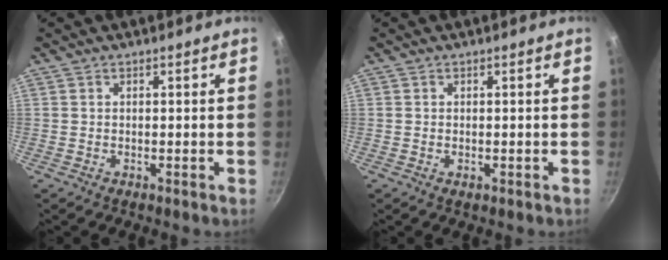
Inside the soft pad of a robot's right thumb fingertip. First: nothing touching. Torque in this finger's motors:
{"motor_torque": [-0.18, -0.09, -0.15, 0.16, 0.01]}